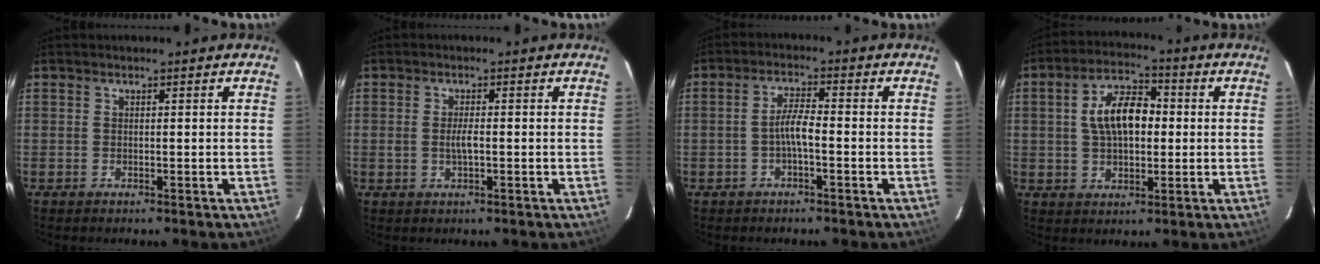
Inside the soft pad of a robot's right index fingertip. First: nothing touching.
{"total": 2.2, "force": [-0.3, 0.7, 2.1], "torque": [-0.040, -0.001, -0.005]}
{"total": 3.5, "force": [-1.3, 0.5, 3.2], "torque": [-0.066, 0.008, -0.026]}
{"total": 10.0, "force": [1.0, 5.6, 8.3], "torque": [-0.151, 0.023, 0.018]}